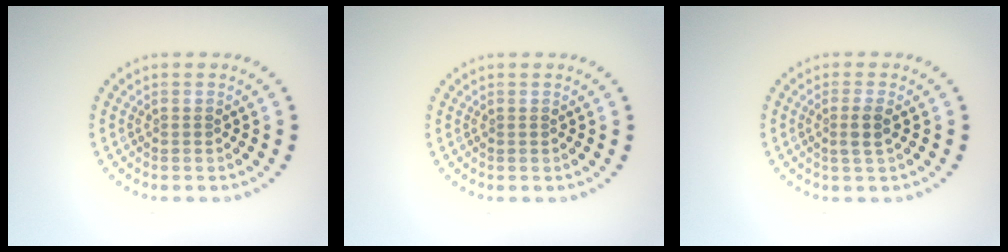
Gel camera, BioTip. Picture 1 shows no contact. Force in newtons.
{"total": 0.0}
{"total": 1.6, "press": 1.3, "slide": 0.9}